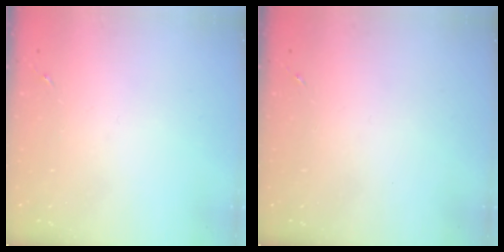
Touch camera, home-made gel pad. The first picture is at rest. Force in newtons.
{"total": 0.0}